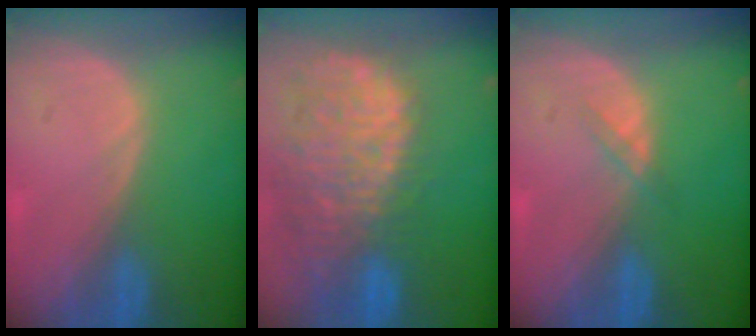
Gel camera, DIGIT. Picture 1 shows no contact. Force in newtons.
{"total": 14.3, "press": 11.7, "slide": 8.1}
{"total": 1.3, "press": 1.3, "slide": 0.2}